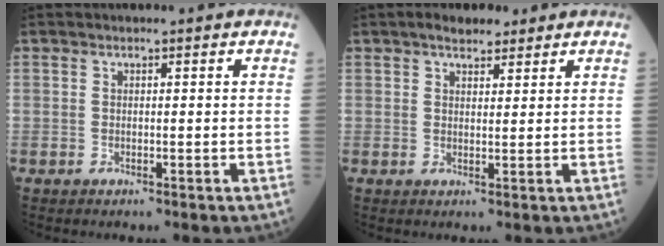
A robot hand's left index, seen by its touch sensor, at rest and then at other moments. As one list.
[{"total": 3.6, "force": [2.8, 1.5, 1.7], "torque": [-0.032, 0.012, 0.043]}]